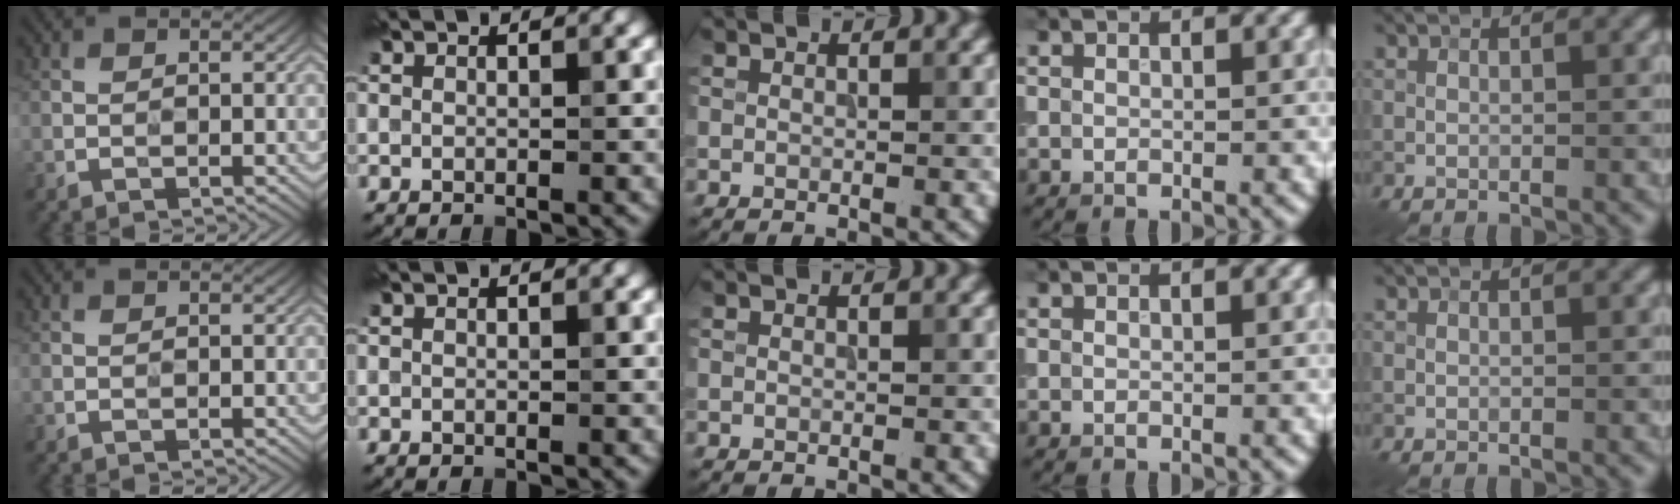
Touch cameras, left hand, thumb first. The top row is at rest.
{}